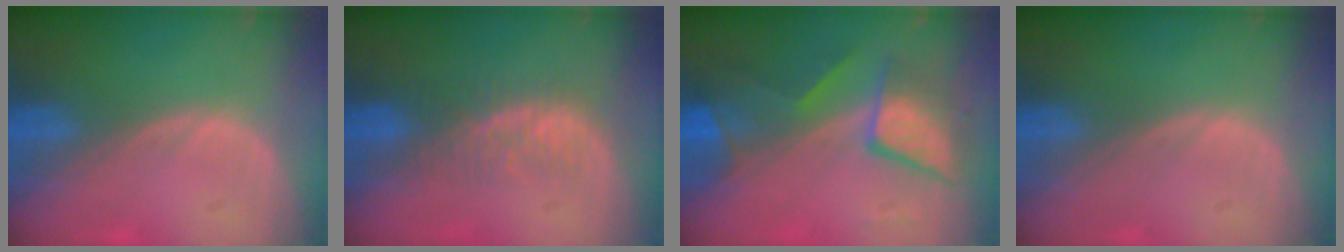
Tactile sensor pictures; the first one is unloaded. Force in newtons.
{"total": 5.0, "press": 4.7, "slide": 1.6}
{"total": 7.8, "press": 7.8, "slide": 0.4}
{"total": 0.0}